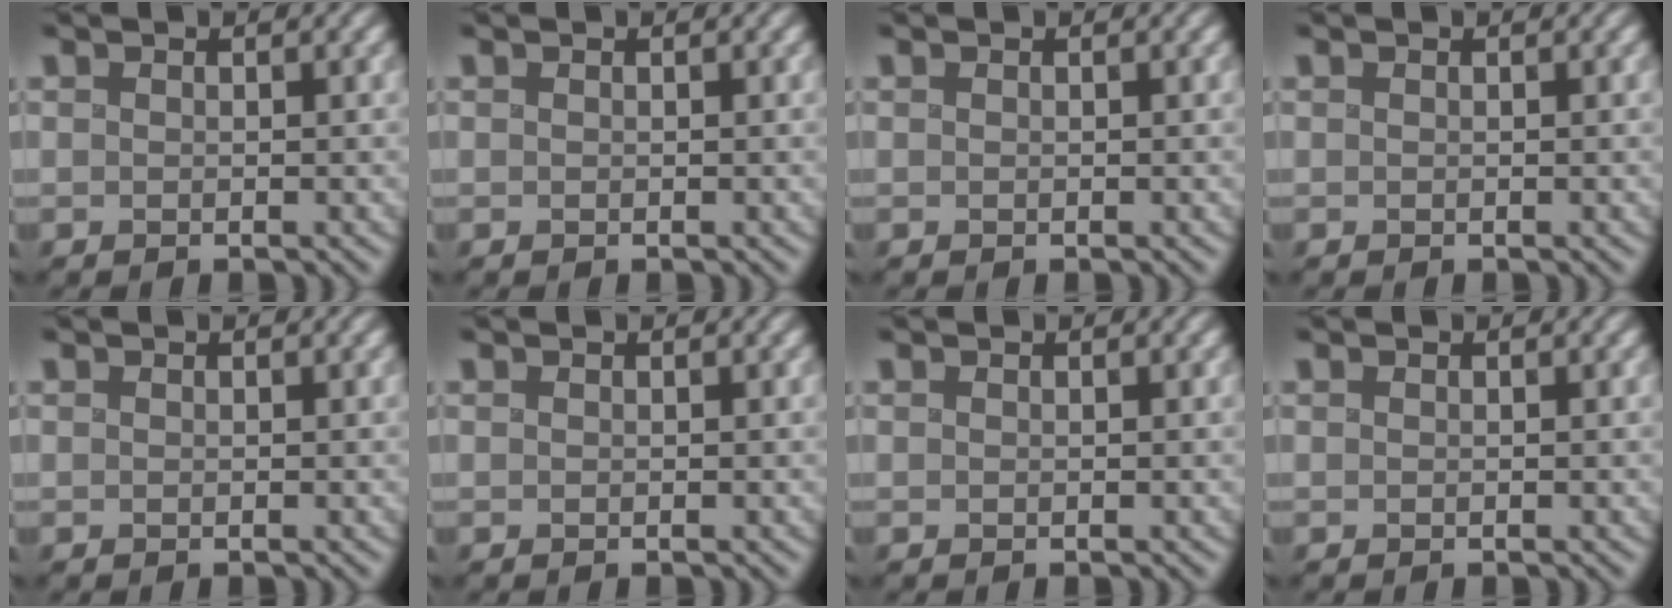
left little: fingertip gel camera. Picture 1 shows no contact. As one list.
[{"total": 0.0}, {"total": 0.0}, {"total": 0.0}, {"total": 0.0}, {"total": 0.0}, {"total": 0.0}, {"total": 0.0}]